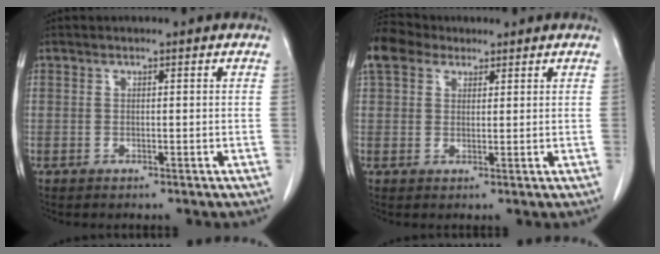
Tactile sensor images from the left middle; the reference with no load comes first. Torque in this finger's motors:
{"motor_torque": [0.11, -0.01, 0.60, 0.15]}